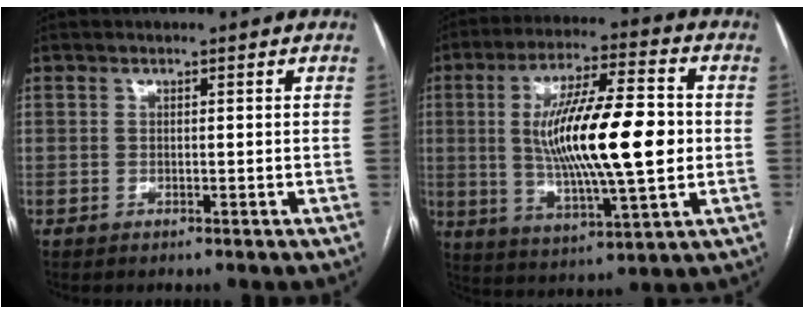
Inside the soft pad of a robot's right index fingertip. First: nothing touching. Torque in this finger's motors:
{"motor_torque": [2.14, 0.00, 1.05, 0.21]}